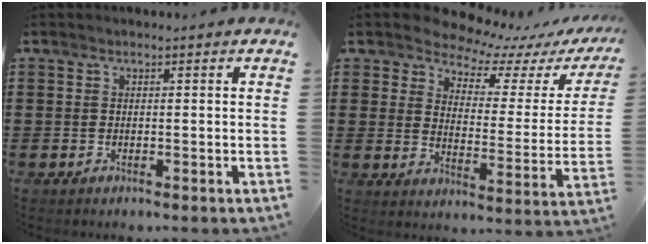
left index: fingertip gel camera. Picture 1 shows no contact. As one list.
[{"total": 5.8, "force": [5.4, 1.7, 1.0], "torque": [-0.048, -0.039, 0.091]}]